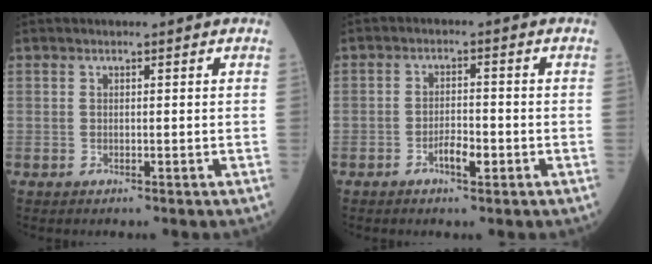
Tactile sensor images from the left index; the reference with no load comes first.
{"total": 3.3, "force": [-1.7, 1.0, 2.7], "torque": [-0.047, 0.003, -0.030]}